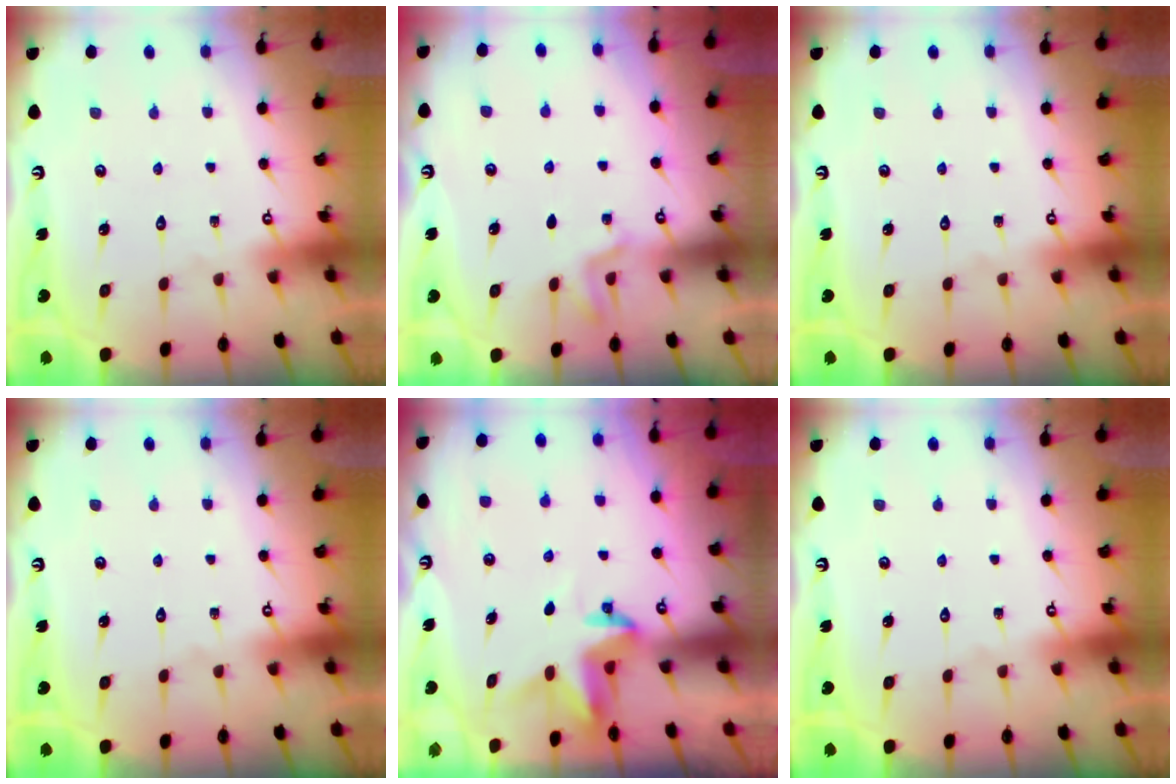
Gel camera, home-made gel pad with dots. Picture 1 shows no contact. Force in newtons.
{"total": 1.9, "press": 1.2, "slide": 1.4}
{"total": 0.0}
{"total": 0.0}
{"total": 3.7, "press": 3.7, "slide": 0.3}
{"total": 0.0}